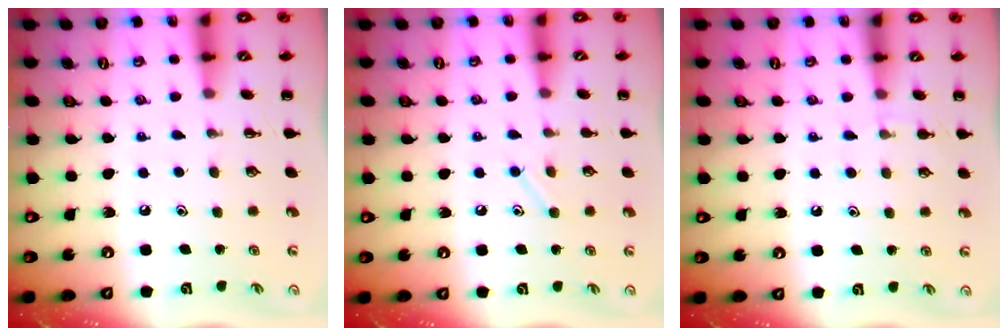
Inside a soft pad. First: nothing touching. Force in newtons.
{"total": 7.0, "press": 6.9, "slide": 1.3}
{"total": 4.3, "press": 3.9, "slide": 1.6}